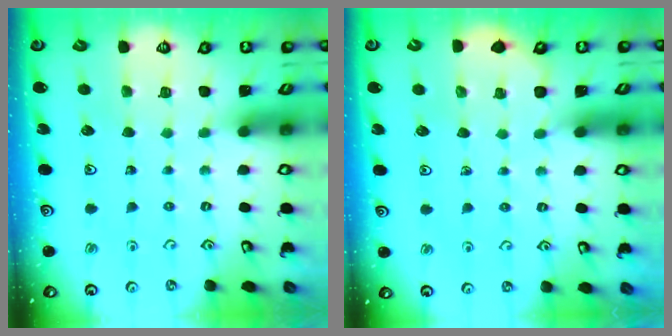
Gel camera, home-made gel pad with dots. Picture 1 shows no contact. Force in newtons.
{"total": 1.4, "press": 1.4, "slide": 0.1}